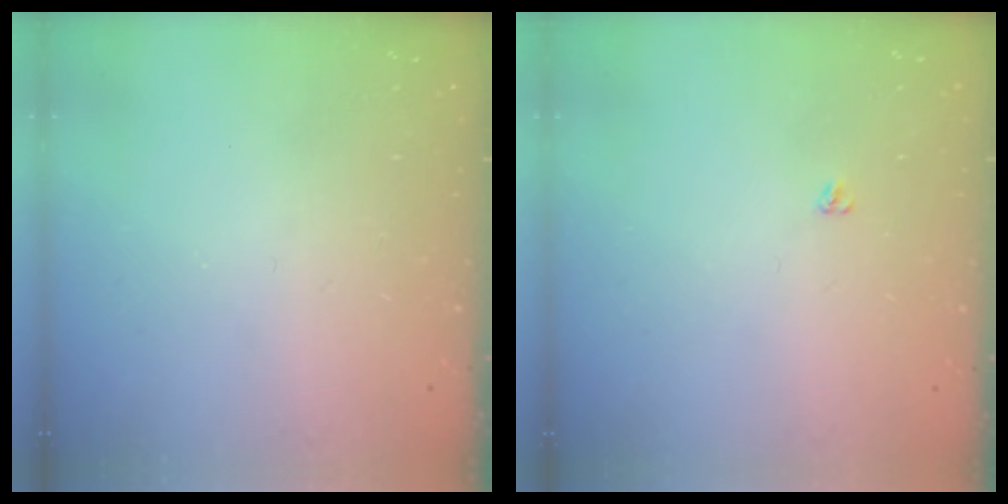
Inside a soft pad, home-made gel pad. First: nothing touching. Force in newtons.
{"total": 3.1, "press": 3.0, "slide": 0.4}